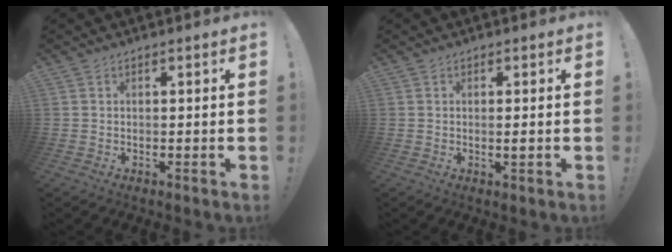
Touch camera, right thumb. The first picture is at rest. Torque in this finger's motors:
{"motor_torque": [0.04, -0.26, -0.13, 0.36, -0.08]}